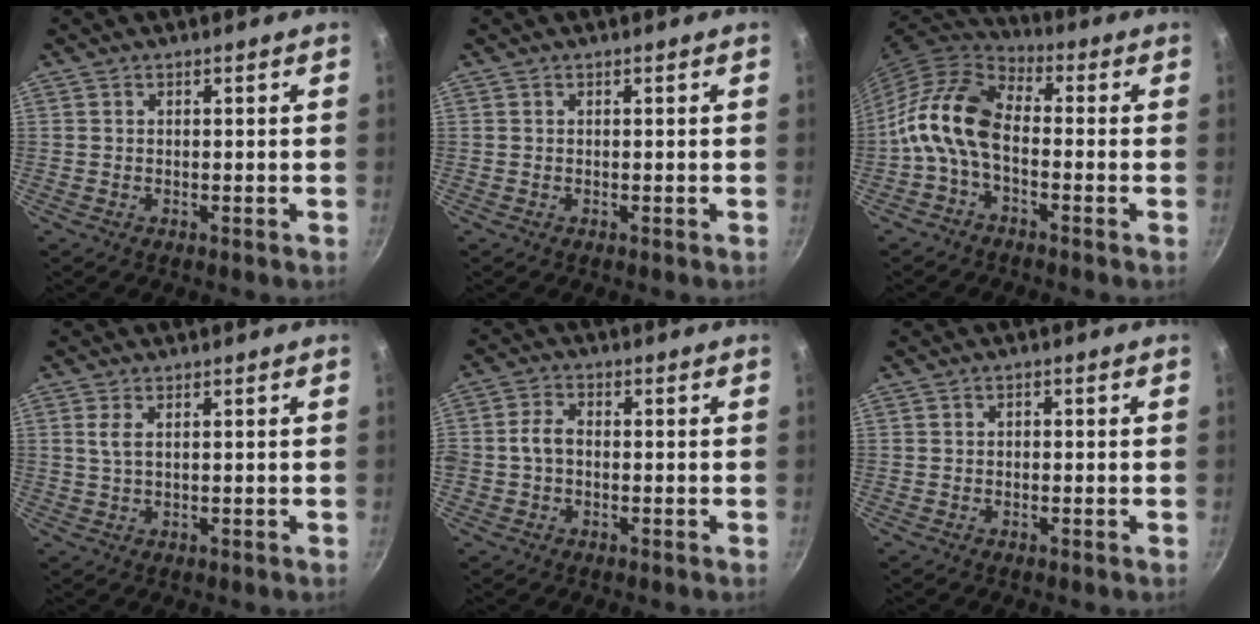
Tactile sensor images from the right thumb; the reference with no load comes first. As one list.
[{"total": 0.0}, {"total": 11.7, "force": [-2.5, 6.8, 9.2], "torque": [-0.173, 0.040, -0.069]}, {"total": 2.4, "force": [0.8, 1.0, 2.0], "torque": [-0.042, -0.004, 0.017]}, {"total": 3.9, "force": [-0.6, 2.8, 2.6], "torque": [-0.044, 0.017, -0.016]}, {"total": 0.8, "force": [-0.2, 0.7, 0.5], "torque": [-0.008, 0.006, -0.003]}]